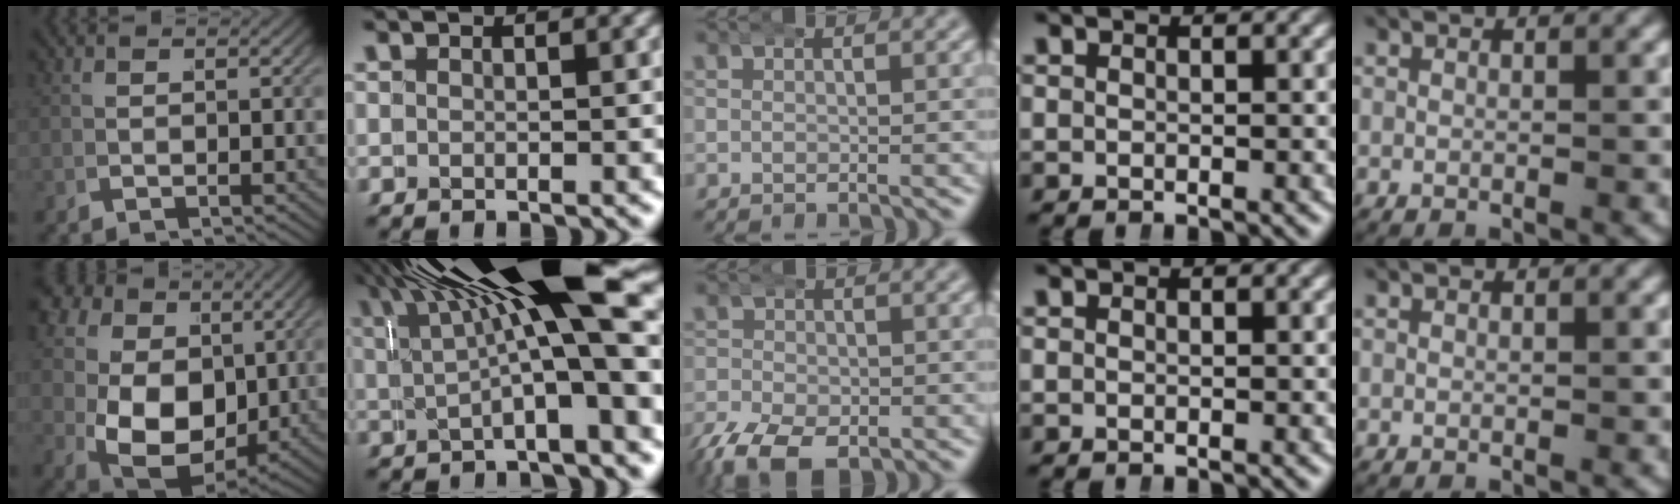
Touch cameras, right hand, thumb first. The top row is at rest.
{"thumb": {"total": 14.0, "force": [0.5, 10.6, 9.2], "torque": [-0.200, -0.071, 0.032]}, "index": {"total": 15.1, "force": [4.3, 4.3, 13.7], "torque": [-0.195, 0.050, 0.057]}, "middle": {"total": 6.5, "force": [-4.0, 3.6, 3.7], "torque": [-0.078, -0.030, -0.052]}}